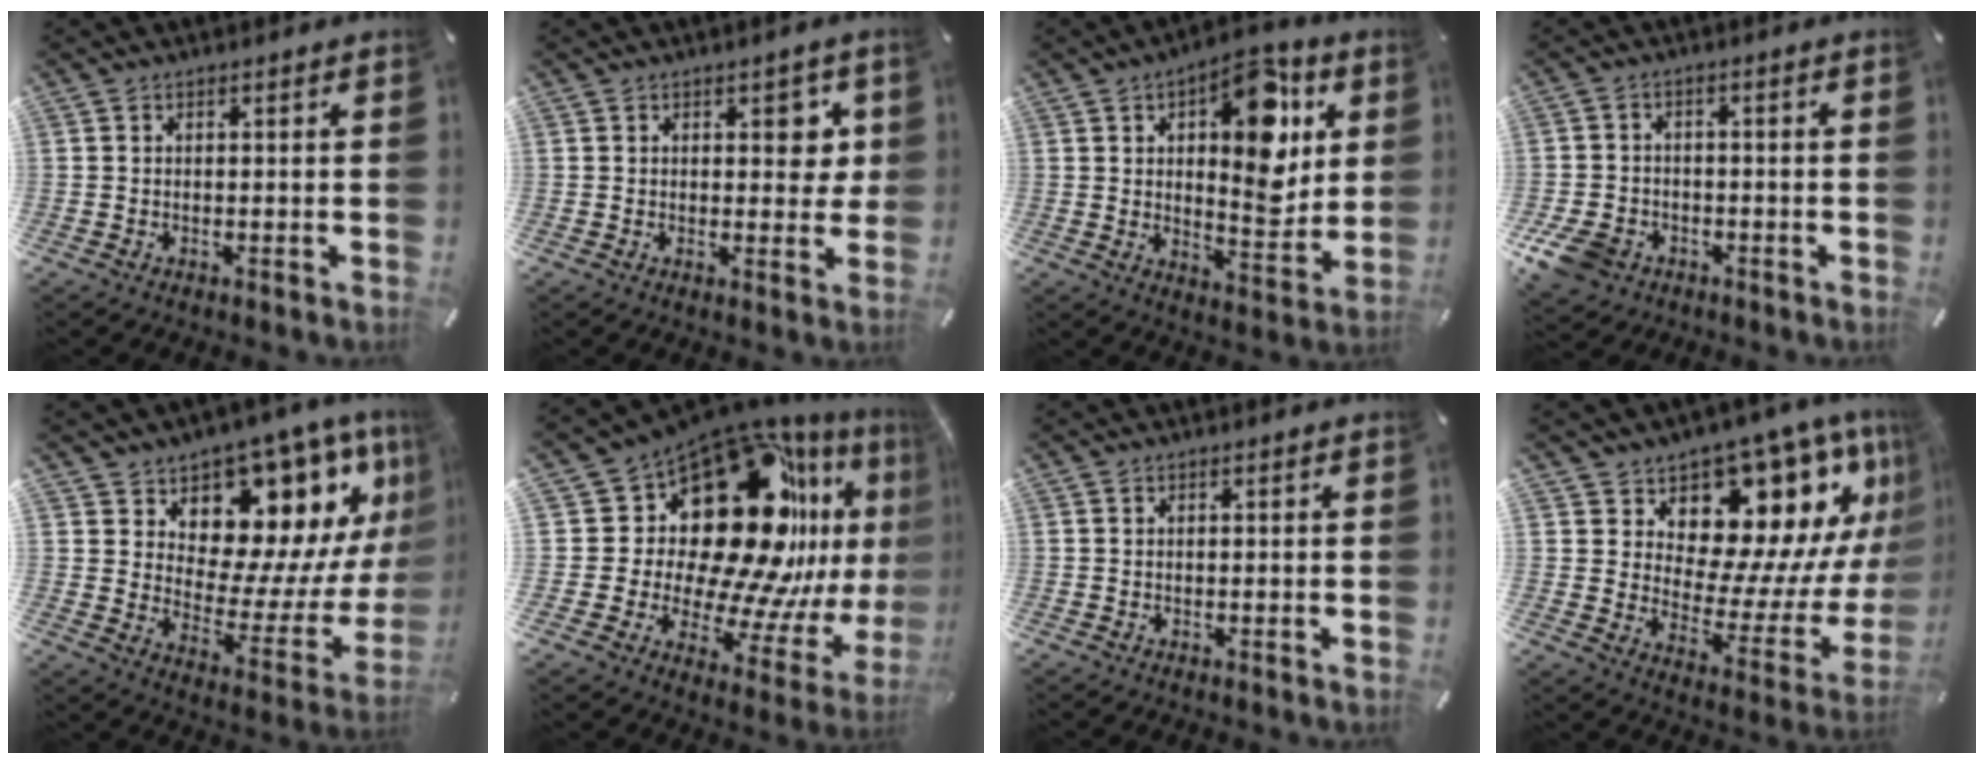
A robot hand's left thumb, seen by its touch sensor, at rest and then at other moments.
{"total": 5.3, "force": [1.9, 3.3, 3.7], "torque": [-0.028, -0.008, 0.022]}
{"total": 16.4, "force": [6.6, 8.7, 12.3], "torque": [-0.154, -0.037, 0.107]}
{"total": 7.1, "force": [-3.5, 5.4, 3.1], "torque": [-0.077, 0.018, -0.066]}
{"total": 12.8, "force": [8.0, 8.0, 5.9], "torque": [-0.066, -0.108, 0.133]}
{"total": 28.9, "force": [10.4, 17.7, 20.4], "torque": [-0.300, -0.122, 0.210]}
{"total": 0.0}
{"total": 16.6, "force": [10.4, 9.4, 8.9], "torque": [-0.099, -0.115, 0.172]}